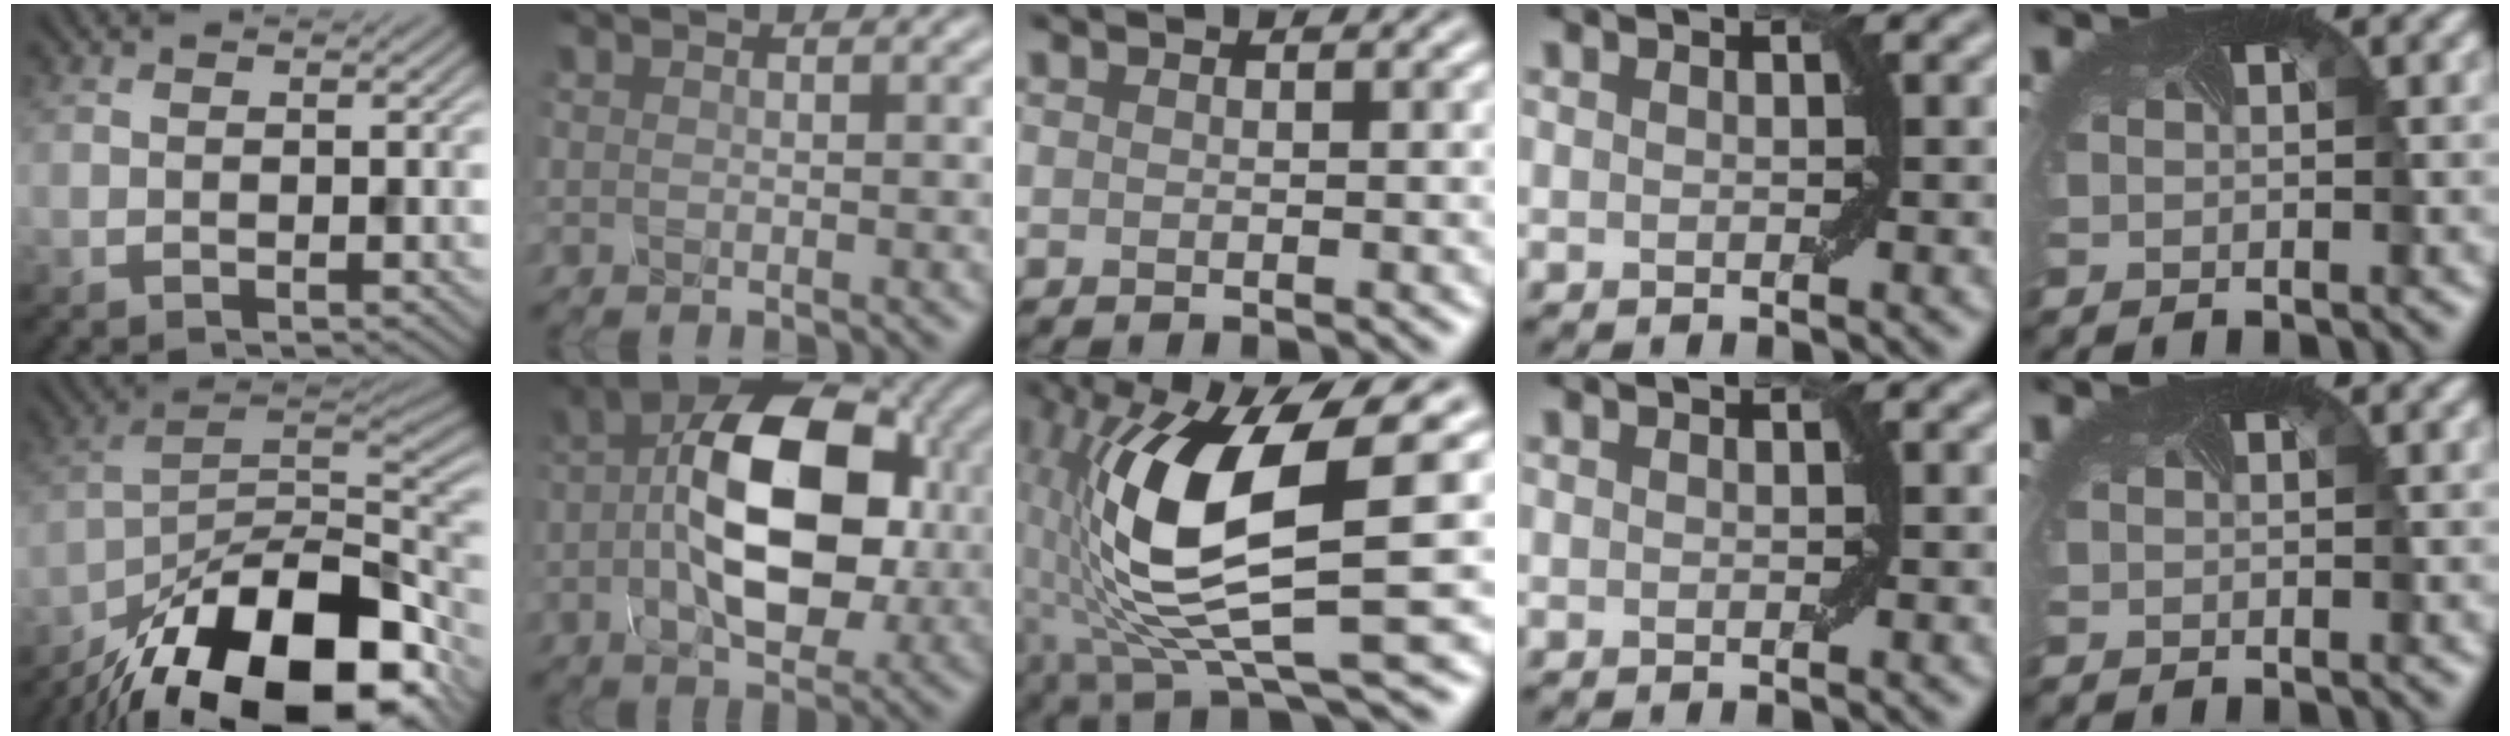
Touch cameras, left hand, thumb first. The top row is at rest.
{"thumb": {"total": 19.2, "force": [-13.4, 7.7, 11.5], "torque": [-0.194, -0.033, -0.215]}, "index": {"total": 11.7, "force": [0.1, 6.6, 9.6], "torque": [-0.154, 0.007, -0.008]}, "middle": {"total": 11.7, "force": [-0.1, 3.2, 11.3], "torque": [-0.219, -0.005, -0.002]}}